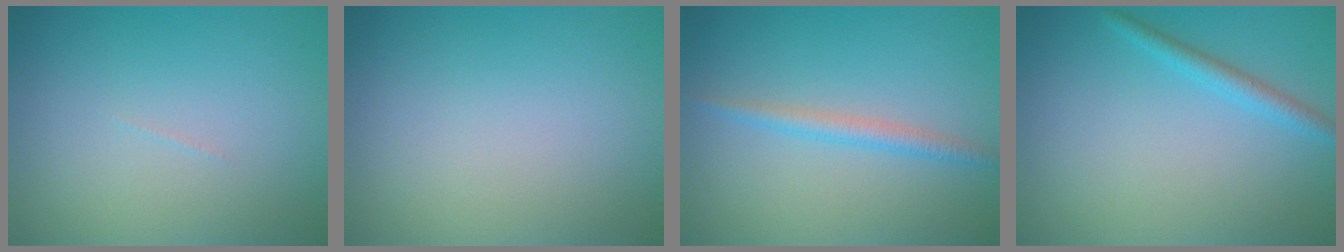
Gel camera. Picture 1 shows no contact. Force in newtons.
{"total": 0.0}
{"total": 1.8, "press": 1.8, "slide": 0.1}
{"total": 1.8, "press": 1.8, "slide": 0.1}